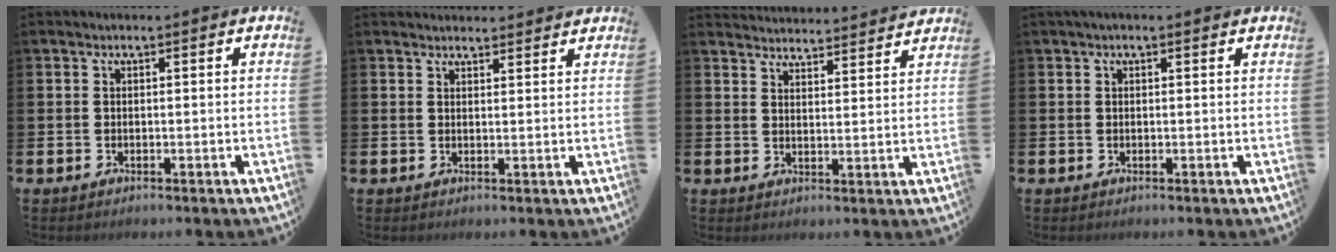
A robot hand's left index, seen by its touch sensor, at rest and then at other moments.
{"total": 2.2, "force": [2.2, 0.4, -0.1], "torque": [0.006, -0.011, 0.039]}
{"total": 4.2, "force": [4.2, 0.1, -0.2], "torque": [0.000, -0.036, 0.072]}
{"total": 0.6, "force": [0.3, 0.1, 0.4], "torque": [-0.001, -0.001, 0.003]}